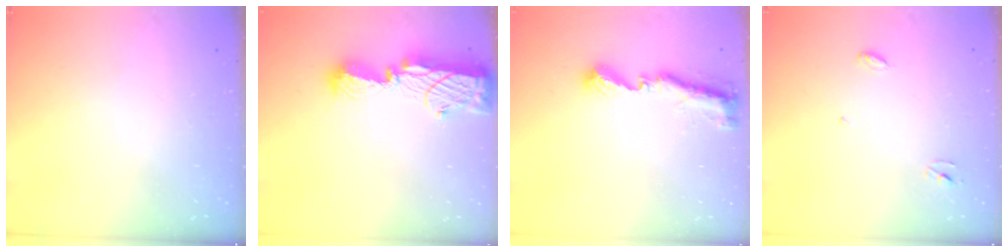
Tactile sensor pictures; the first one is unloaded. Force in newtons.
{"total": 14.4, "press": 14.3, "slide": 1.7}
{"total": 8.8, "press": 8.8, "slide": 0.7}
{"total": 3.3, "press": 3.3, "slide": 0.3}